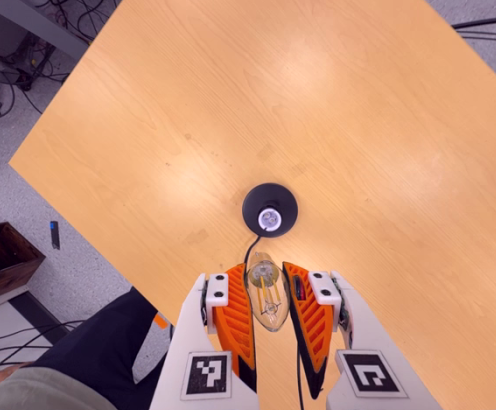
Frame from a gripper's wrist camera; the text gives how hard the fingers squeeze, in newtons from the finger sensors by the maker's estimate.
{"total": 22.5, "left": 25.5, "right": 19.4}